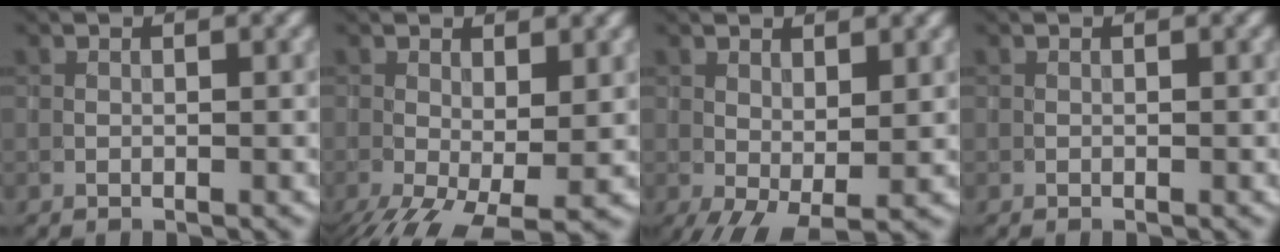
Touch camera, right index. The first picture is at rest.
{"total": 6.8, "force": [-2.9, 2.6, 5.5], "torque": [-0.109, -0.025, -0.037]}
{"total": 3.2, "force": [-0.4, 1.2, 3.0], "torque": [-0.057, -0.002, -0.009]}
{"total": 0.0}